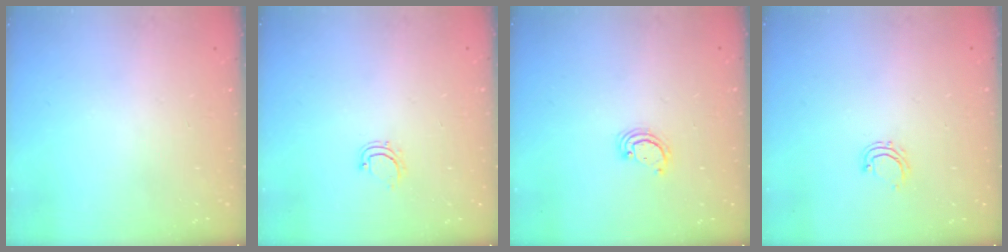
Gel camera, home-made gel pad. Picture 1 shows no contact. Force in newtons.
{"total": 4.3, "press": 4.2, "slide": 0.6}
{"total": 2.6, "press": 2.6, "slide": 0.3}
{"total": 5.2, "press": 5.1, "slide": 1.0}